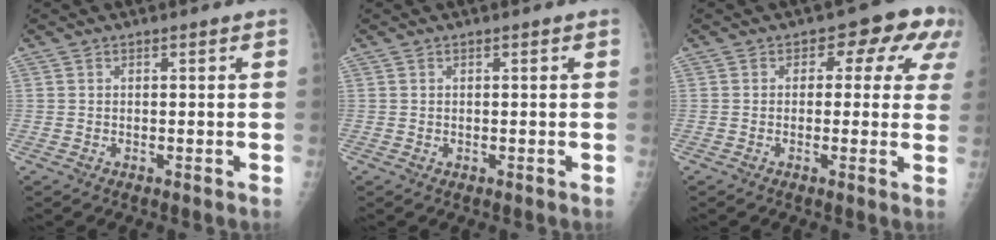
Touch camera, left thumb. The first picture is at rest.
{"total": 0.0}
{"total": 8.2, "force": [2.6, 5.2, 5.8], "torque": [-0.006, 0.010, 0.017]}